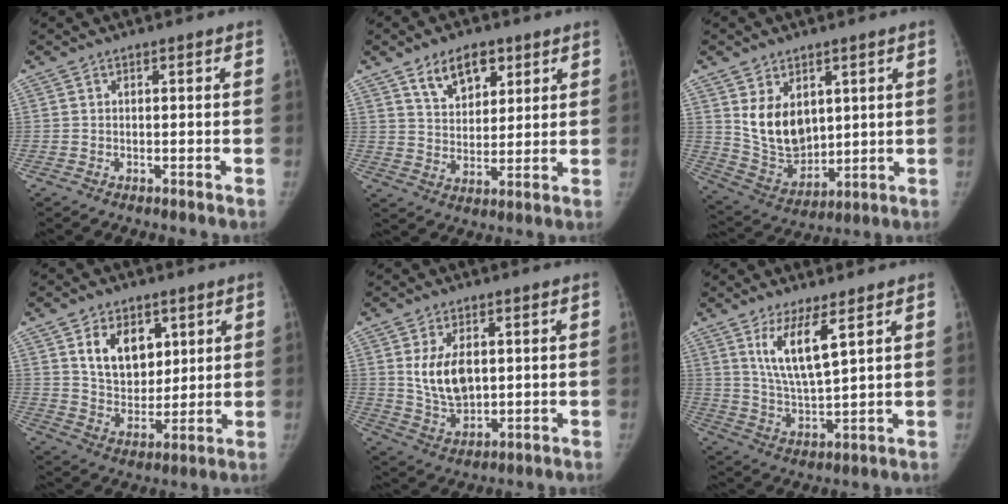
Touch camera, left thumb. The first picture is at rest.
{"total": 9.1, "force": [5.3, 5.4, 5.0], "torque": [-0.050, -0.030, 0.093]}
{"total": 11.8, "force": [3.6, 8.3, 7.7], "torque": [-0.096, -0.030, 0.092]}
{"total": 11.8, "force": [4.9, 8.1, 7.1], "torque": [-0.076, -0.032, 0.094]}
{"total": 9.3, "force": [1.8, 5.8, 7.1], "torque": [-0.111, -0.015, 0.048]}
{"total": 9.4, "force": [4.8, 2.3, 7.7], "torque": [-0.142, -0.038, 0.104]}